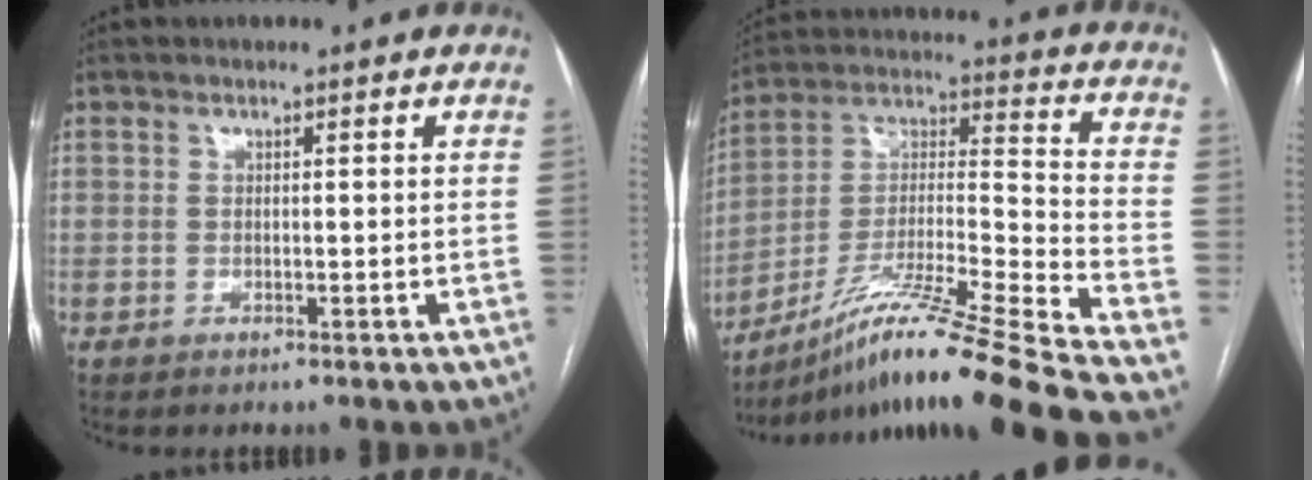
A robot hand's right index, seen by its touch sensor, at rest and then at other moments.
{"total": 24.8, "force": [-19.7, -2.1, 14.9], "torque": [-0.231, -0.009, -0.346]}